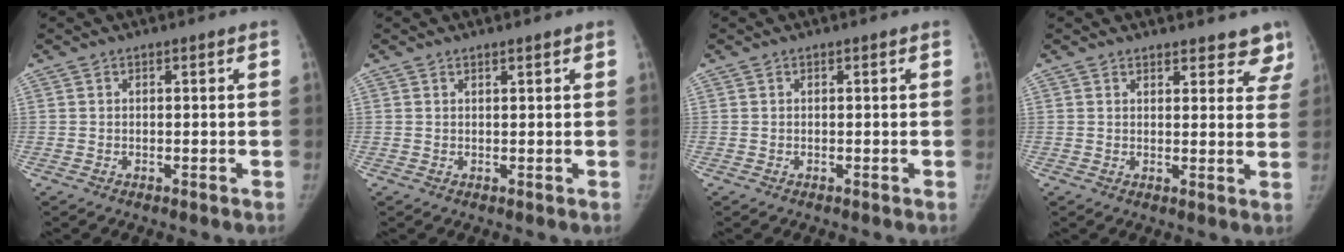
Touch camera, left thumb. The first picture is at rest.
{"total": 0.9, "force": [0.7, 0.2, 0.5], "torque": [-0.006, -0.004, 0.013]}
{"total": 0.0}
{"total": 8.4, "force": [7.6, 3.0, 1.6], "torque": [0.035, -0.032, 0.067]}